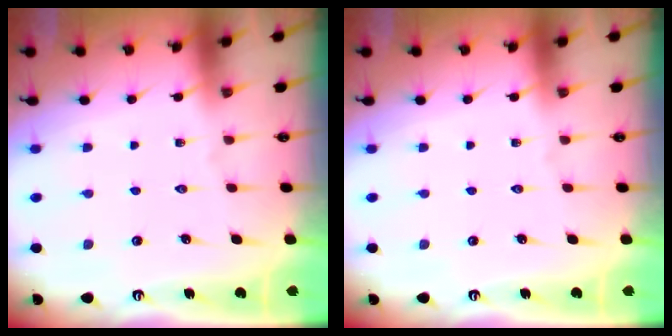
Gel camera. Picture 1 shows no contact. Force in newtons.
{"total": 0.0}